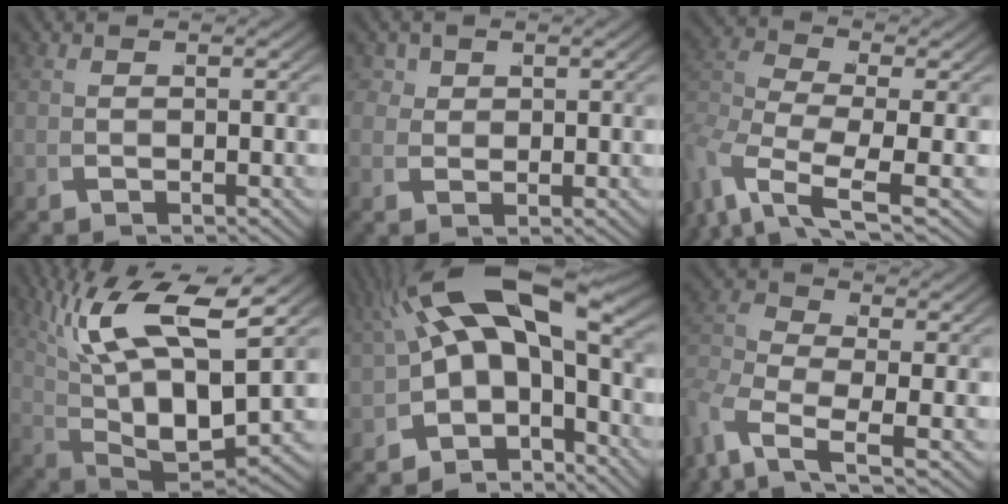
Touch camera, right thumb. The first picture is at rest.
{"total": 2.5, "force": [1.3, 1.8, 1.1], "torque": [-0.024, -0.007, 0.031]}
{"total": 6.9, "force": [-0.4, 4.4, 5.3], "torque": [-0.145, -0.034, 0.012]}
{"total": 14.1, "force": [2.2, 8.3, 11.1], "torque": [-0.231, -0.039, 0.061]}
{"total": 11.0, "force": [-0.1, 7.3, 8.2], "torque": [-0.145, -0.020, 0.004]}
{"total": 7.2, "force": [-1.9, 4.9, 5.0], "torque": [-0.140, -0.039, -0.016]}